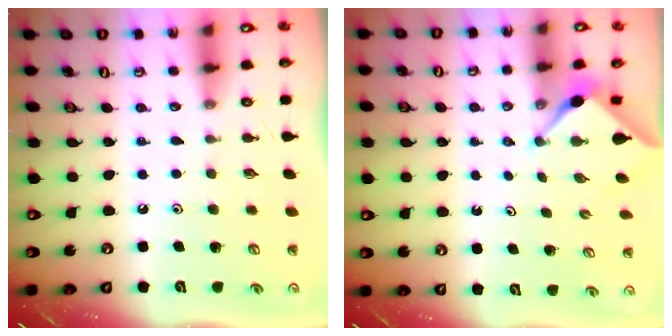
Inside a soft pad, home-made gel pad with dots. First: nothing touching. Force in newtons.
{"total": 3.1, "press": 3.1, "slide": 0.4}